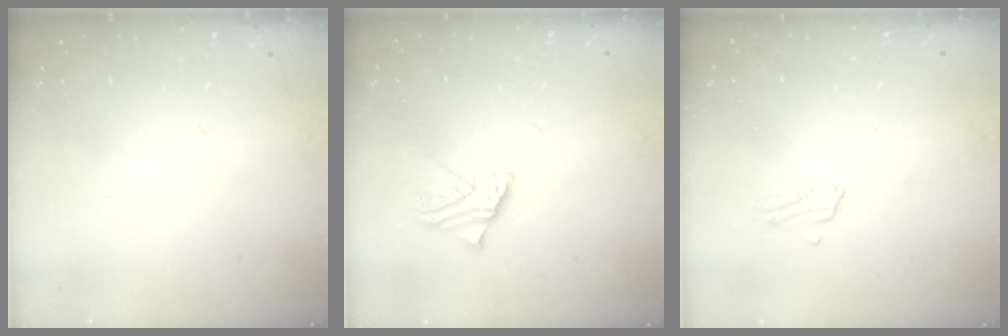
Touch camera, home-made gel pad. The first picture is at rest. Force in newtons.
{"total": 3.1, "press": 3.1, "slide": 0.4}
{"total": 2.0, "press": 2.0, "slide": 0.1}